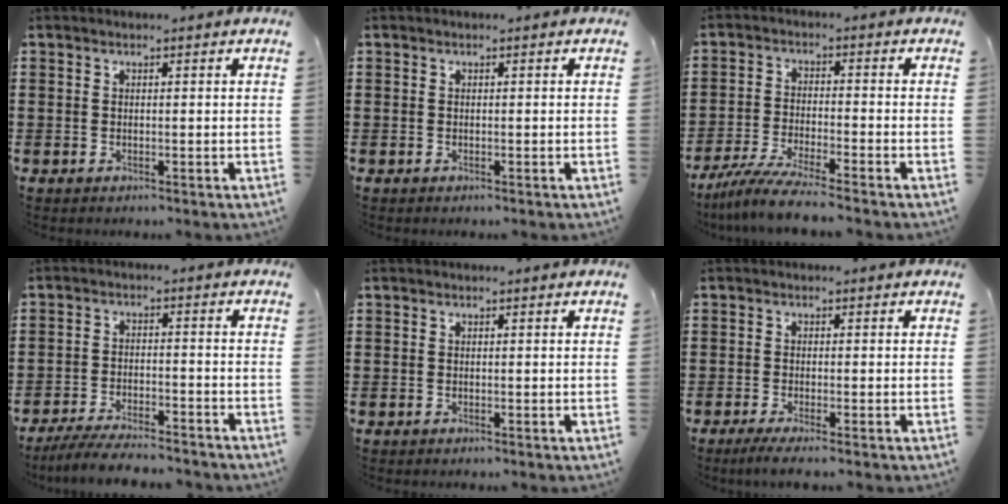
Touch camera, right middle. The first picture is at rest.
{"total": 0.0}
{"total": 6.0, "force": [-5.4, -0.5, 2.6], "torque": [-0.069, -0.025, -0.107]}
{"total": 5.2, "force": [-4.9, 0.2, 1.8], "torque": [-0.044, -0.009, -0.097]}
{"total": 0.0}
{"total": 1.4, "force": [-0.9, -0.2, 1.0], "torque": [-0.017, -0.005, -0.016]}